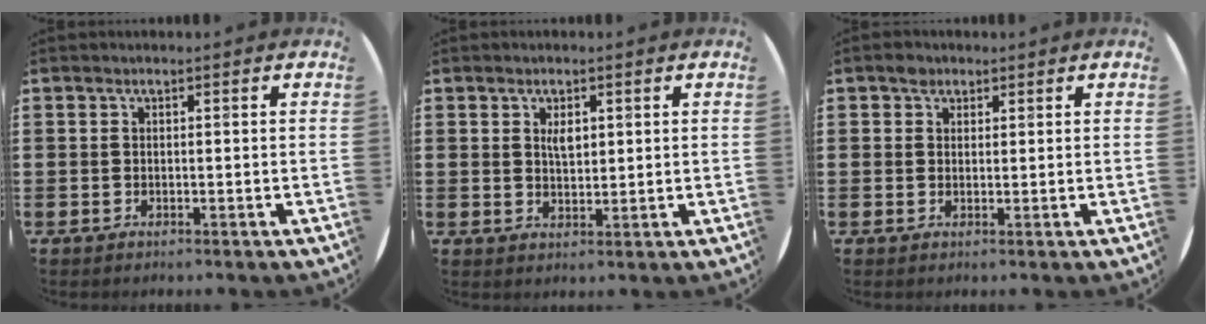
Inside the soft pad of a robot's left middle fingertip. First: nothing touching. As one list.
[{"total": 2.1, "force": [1.0, 1.1, 1.6], "torque": [-0.018, -0.001, 0.013]}, {"total": 1.7, "force": [1.3, 1.0, 0.2], "torque": [0.004, 0.000, 0.024]}]